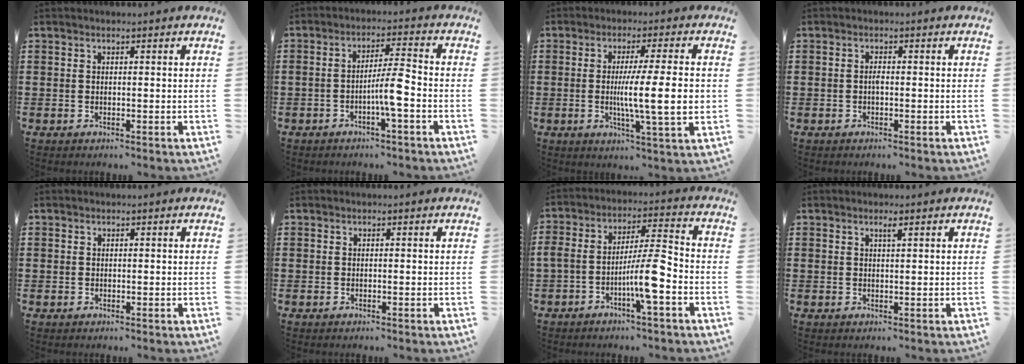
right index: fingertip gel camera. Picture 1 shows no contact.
{"total": 5.5, "force": [-2.1, 0.3, 5.1], "torque": [-0.096, 0.001, -0.043]}
{"total": 10.8, "force": [-0.6, 1.2, 10.7], "torque": [-0.174, -0.012, -0.016]}
{"total": 1.0, "force": [-0.3, 0.3, 1.0], "torque": [-0.021, -0.002, -0.005]}
{"total": 0.6, "force": [0.2, 0.6, 0.0], "torque": [-0.002, 0.004, 0.003]}
{"total": 0.0}
{"total": 8.8, "force": [-3.6, 1.6, 7.8], "torque": [-0.144, 0.006, -0.069]}
{"total": 1.0, "force": [0.6, 0.0, 0.8], "torque": [-0.017, -0.001, 0.011]}